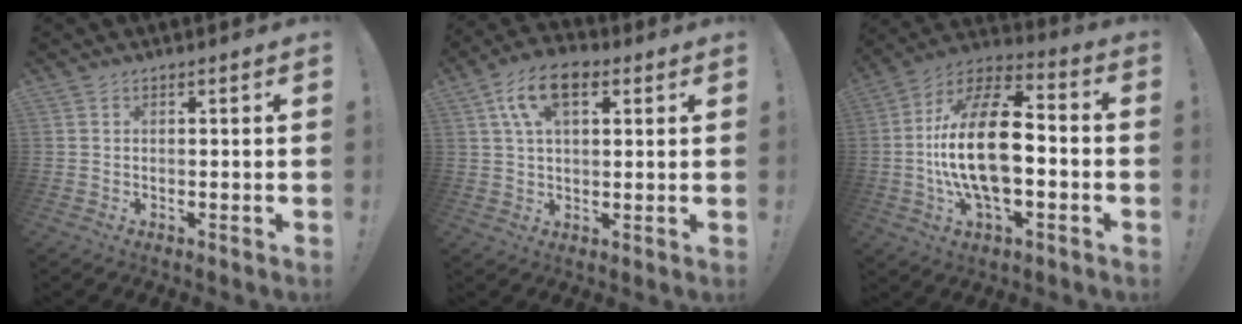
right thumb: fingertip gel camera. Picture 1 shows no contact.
{"total": 11.1, "force": [4.3, 6.0, 8.4], "torque": [-0.147, 0.009, 0.081]}
{"total": 21.7, "force": [-2.6, 10.4, 18.9], "torque": [-0.359, 0.013, -0.045]}